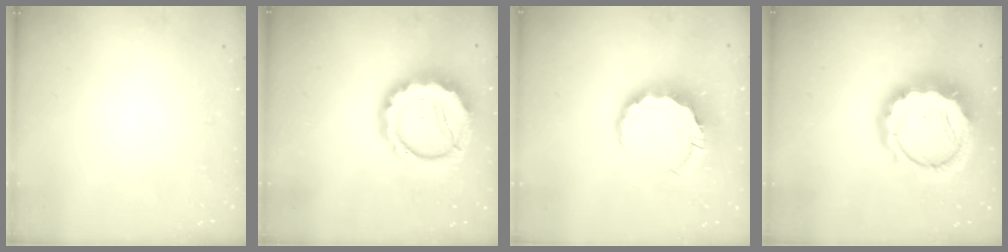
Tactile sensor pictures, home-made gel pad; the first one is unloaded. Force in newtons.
{"total": 15.4, "press": 15.1, "slide": 3.2}
{"total": 8.6, "press": 8.5, "slide": 1.5}
{"total": 17.7, "press": 17.4, "slide": 3.4}